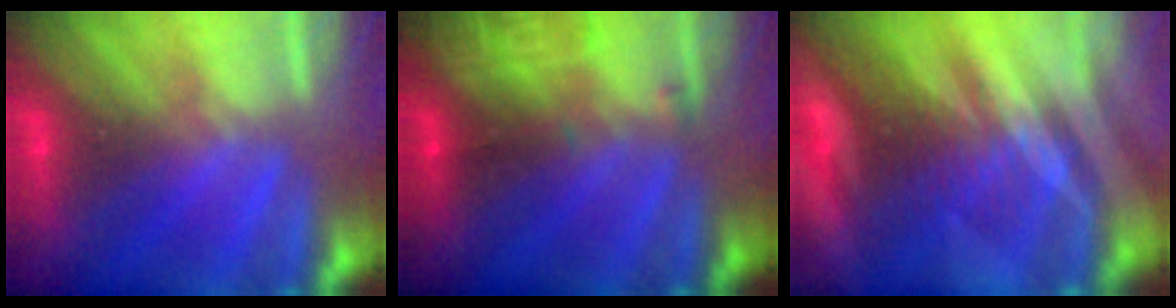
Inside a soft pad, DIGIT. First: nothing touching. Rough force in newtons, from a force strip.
{"total": 3.0}
{"total": 3.1}